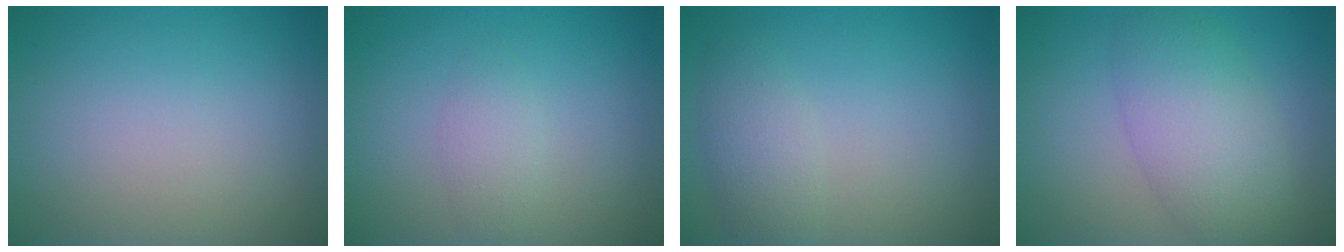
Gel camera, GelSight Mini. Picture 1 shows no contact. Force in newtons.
{"total": 1.5, "press": 1.5, "slide": 0.0}
{"total": 2.4, "press": 2.4, "slide": 0.1}
{"total": 5.6, "press": 5.6, "slide": 0.1}